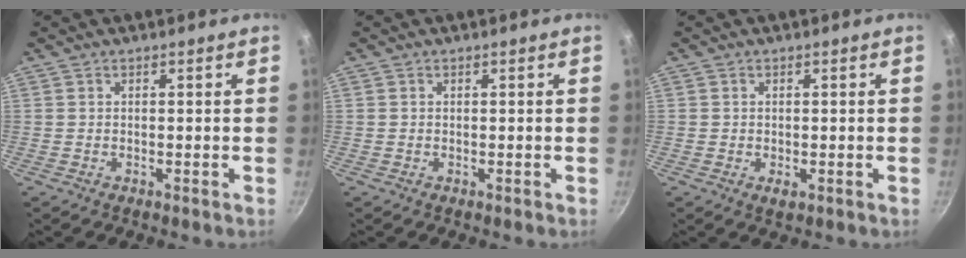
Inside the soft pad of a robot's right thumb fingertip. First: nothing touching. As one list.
[{"total": 0.0}, {"total": 1.6, "force": [-0.3, 1.1, 1.2], "torque": [-0.018, -0.004, -0.004]}]